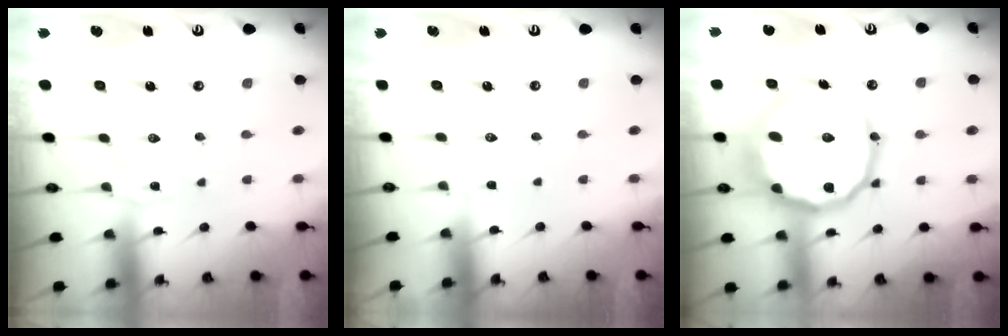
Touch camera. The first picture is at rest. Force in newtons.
{"total": 2.6, "press": 2.5, "slide": 0.4}
{"total": 18.3, "press": 18.2, "slide": 2.2}